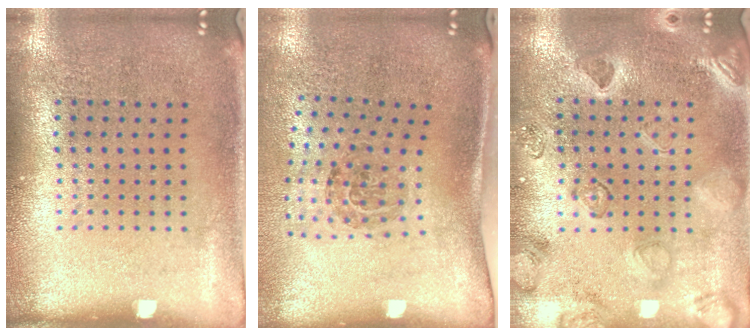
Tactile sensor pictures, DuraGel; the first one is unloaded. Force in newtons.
{"total": 1.8, "press": 1.3, "slide": 1.3}
{"total": 2.4, "press": 2.3, "slide": 0.7}